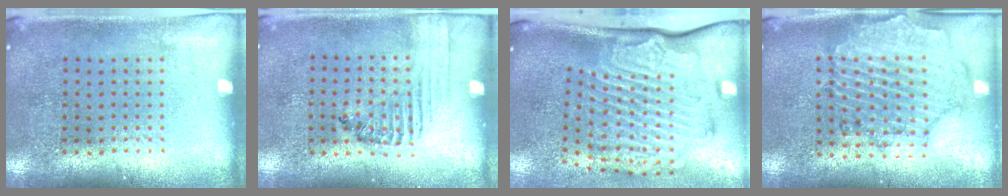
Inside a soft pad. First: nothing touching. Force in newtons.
{"total": 1.4, "press": 1.1, "slide": 0.9}
{"total": 3.6, "press": 2.5, "slide": 2.6}
{"total": 1.0, "press": 1.0, "slide": 0.3}